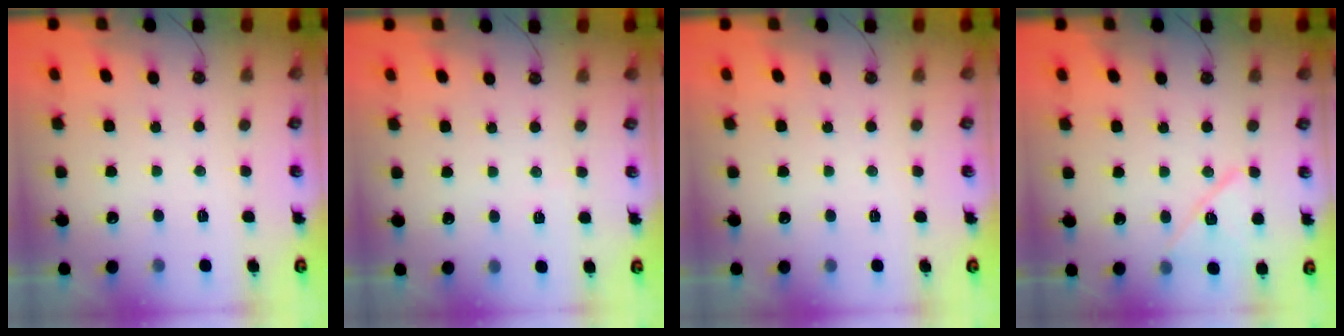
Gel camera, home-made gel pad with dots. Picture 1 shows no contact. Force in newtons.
{"total": 2.5, "press": 1.1, "slide": 2.2}
{"total": 0.0}
{"total": 11.8, "press": 11.7, "slide": 1.7}